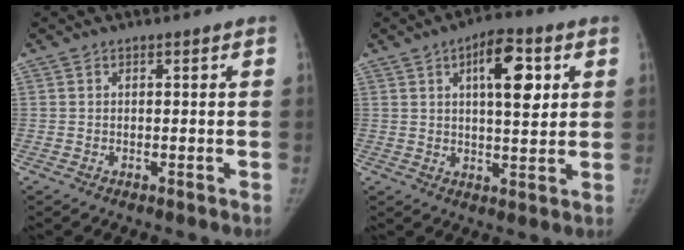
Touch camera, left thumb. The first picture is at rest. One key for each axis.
{"total": 10.5, "fx": 3.6, "fy": 4.3, "fz": 8.9, "tx": -0.109, "ty": -0.008, "tz": 0.052}